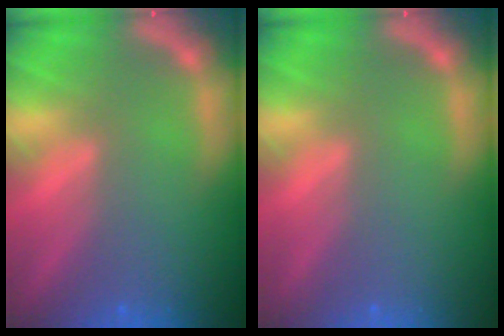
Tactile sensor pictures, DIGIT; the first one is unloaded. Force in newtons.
{"total": 0.0}